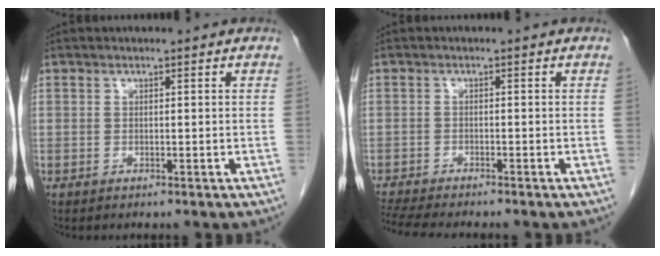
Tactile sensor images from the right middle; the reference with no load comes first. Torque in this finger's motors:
{"motor_torque": [0.04, -0.02, 0.05, 0.04]}